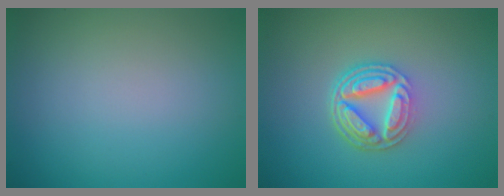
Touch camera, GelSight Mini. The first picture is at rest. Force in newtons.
{"total": 5.2, "press": 3.8, "slide": 3.5}